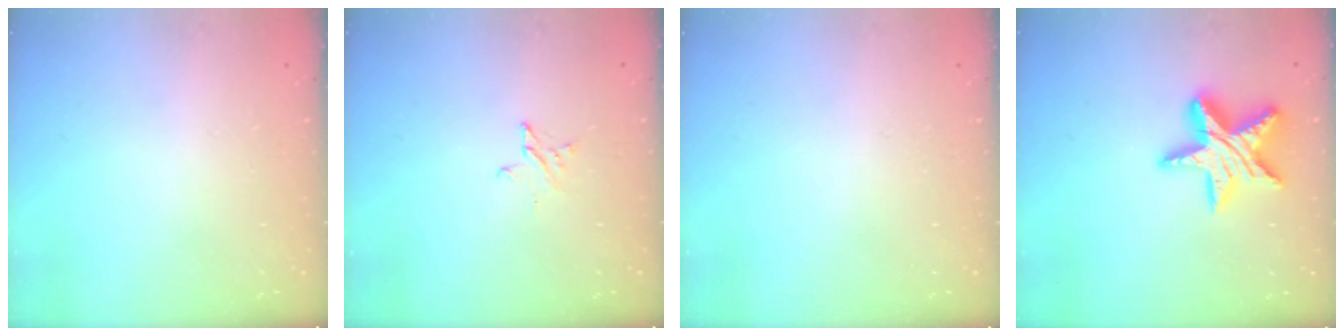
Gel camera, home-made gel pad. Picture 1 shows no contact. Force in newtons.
{"total": 2.2, "press": 2.2, "slide": 0.2}
{"total": 0.0}
{"total": 15.9, "press": 15.9, "slide": 1.1}